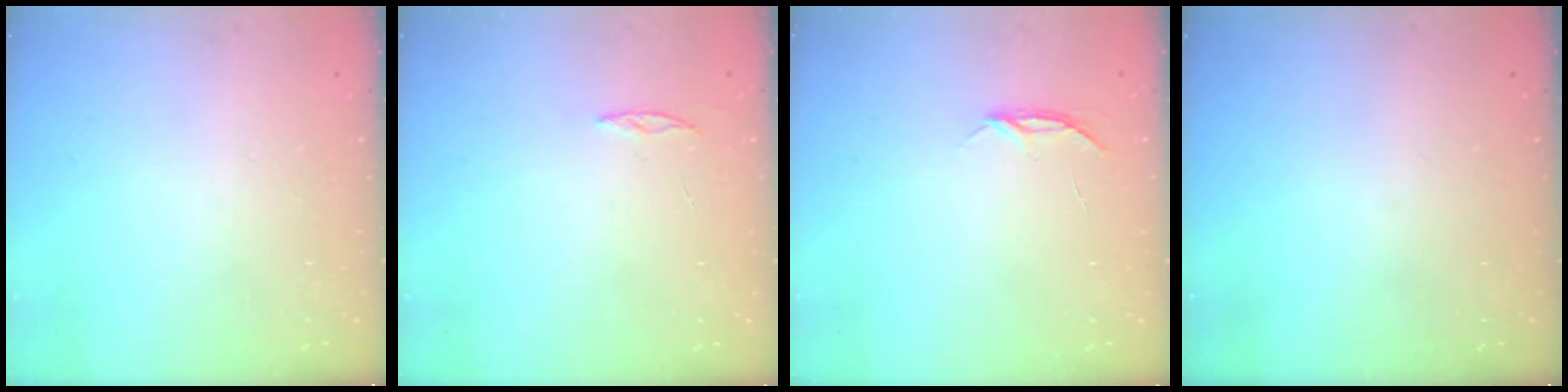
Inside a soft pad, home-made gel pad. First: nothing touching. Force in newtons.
{"total": 2.0, "press": 2.0, "slide": 0.2}
{"total": 3.6, "press": 3.6, "slide": 0.5}
{"total": 0.0}